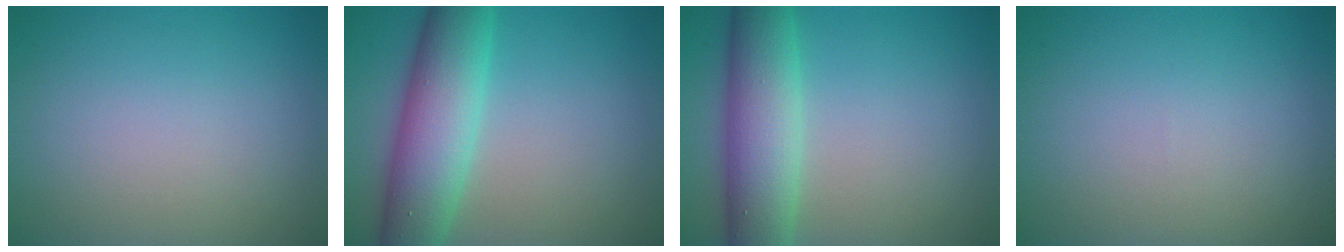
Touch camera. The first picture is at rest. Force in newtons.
{"total": 8.2, "press": 8.2, "slide": 0.3}
{"total": 7.3, "press": 7.3, "slide": 0.4}
{"total": 0.0}